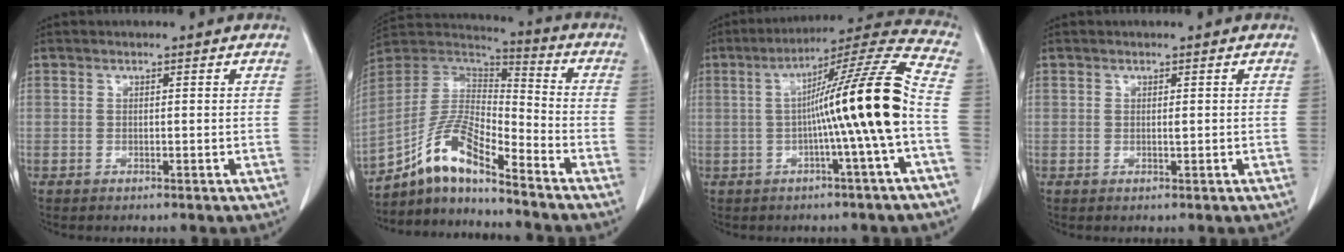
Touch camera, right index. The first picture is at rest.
{"total": 12.5, "force": [-8.9, 2.2, 8.5], "torque": [-0.176, 0.018, -0.167]}
{"total": 15.5, "force": [-1.9, -1.7, 15.3], "torque": [-0.228, 0.025, -0.039]}
{"total": 0.0}